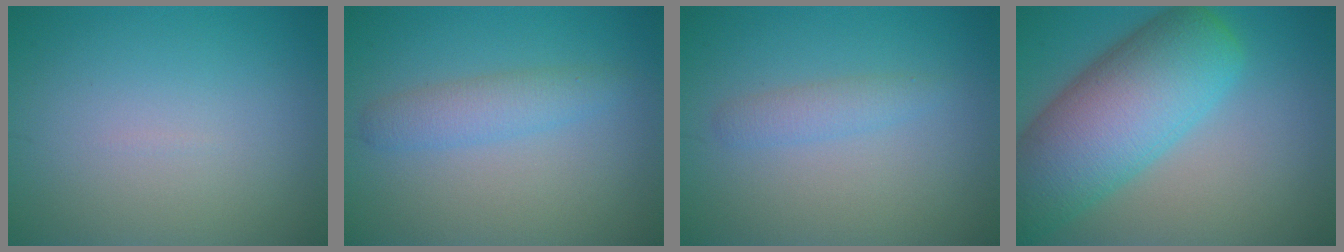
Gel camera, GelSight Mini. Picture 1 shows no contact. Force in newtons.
{"total": 2.4, "press": 2.4, "slide": 0.1}
{"total": 1.6, "press": 1.6, "slide": 0.2}
{"total": 10.9, "press": 10.9, "slide": 0.5}